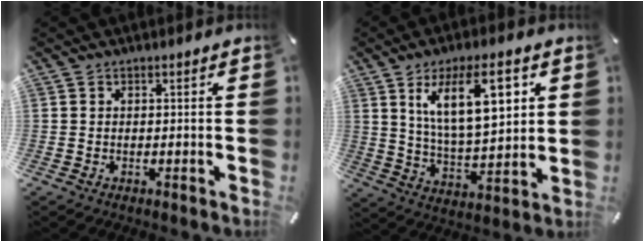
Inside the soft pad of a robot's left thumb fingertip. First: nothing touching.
{"total": 17.0, "force": [7.5, 7.5, 13.3], "torque": [-0.234, -0.015, 0.119]}